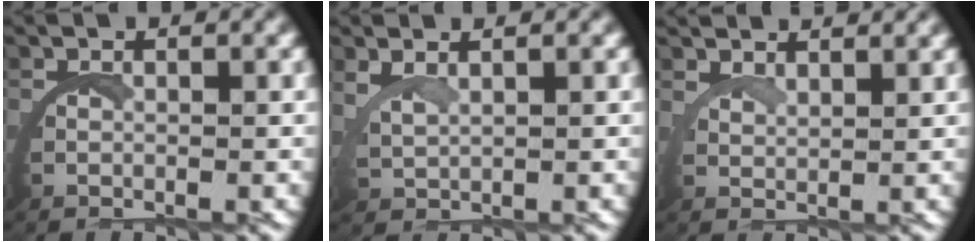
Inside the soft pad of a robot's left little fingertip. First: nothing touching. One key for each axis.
{"total": 1.8, "fx": 1.7, "fy": -0.3, "fz": 0.5, "tx": -0.025, "ty": -0.001, "tz": 0.041}
{"total": 3.4, "fx": 3.3, "fy": -0.9, "fz": 0.2, "tx": -0.008, "ty": 0.002, "tz": 0.059}